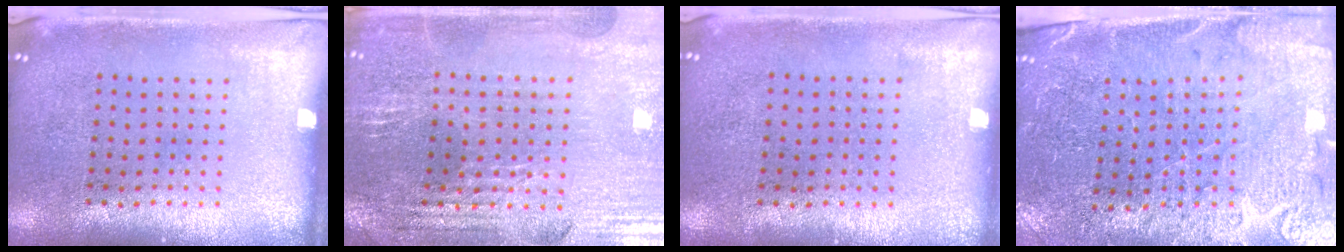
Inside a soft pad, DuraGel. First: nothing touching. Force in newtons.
{"total": 2.9, "press": 2.8, "slide": 0.5}
{"total": 0.0}
{"total": 3.3, "press": 3.2, "slide": 0.9}